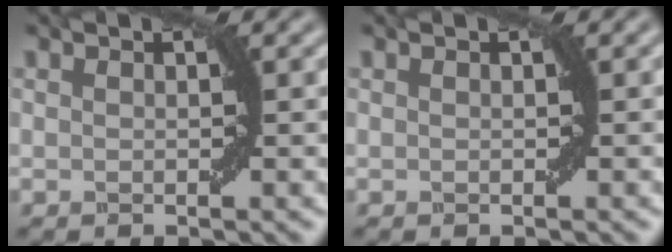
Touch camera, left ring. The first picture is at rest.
{"total": 0.0}